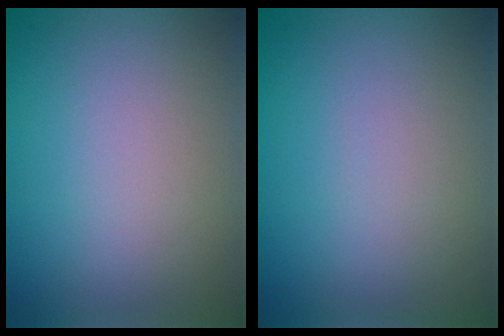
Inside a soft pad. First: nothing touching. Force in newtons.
{"total": 0.0}